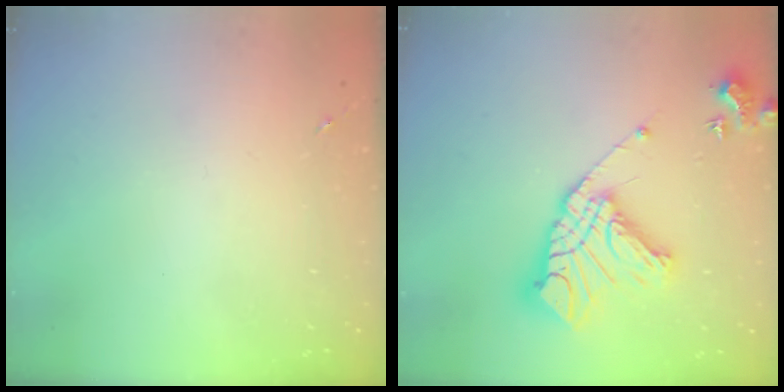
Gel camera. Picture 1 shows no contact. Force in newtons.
{"total": 18.9, "press": 18.8, "slide": 2.1}